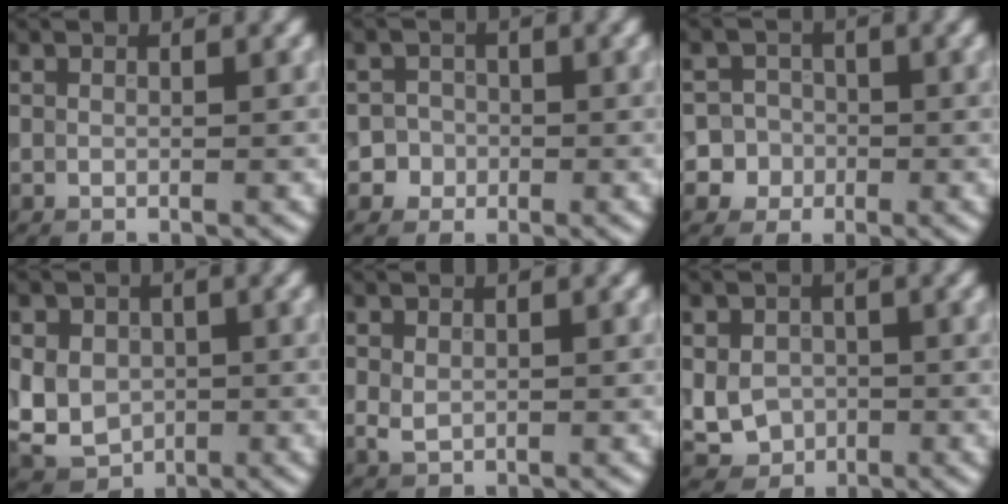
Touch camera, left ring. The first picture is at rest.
{"total": 2.6, "force": [-0.8, 2.5, 0.2], "torque": [0.032, 0.008, -0.024]}
{"total": 4.9, "force": [-1.4, 4.7, 0.6], "torque": [0.017, 0.012, -0.048]}
{"total": 7.3, "force": [-0.2, 6.2, 3.7], "torque": [-0.066, 0.016, -0.029]}
{"total": 1.6, "force": [0.0, 1.2, 1.0], "torque": [-0.022, -0.001, 0.002]}
{"total": 4.1, "force": [-0.7, 3.5, 1.9], "torque": [-0.031, -0.004, -0.018]}